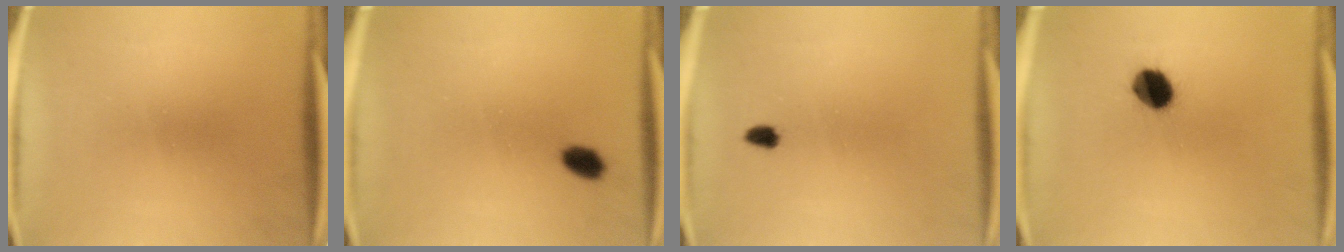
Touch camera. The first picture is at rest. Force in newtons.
{"total": 3.6}
{"total": 1.4}
{"total": 7.5}